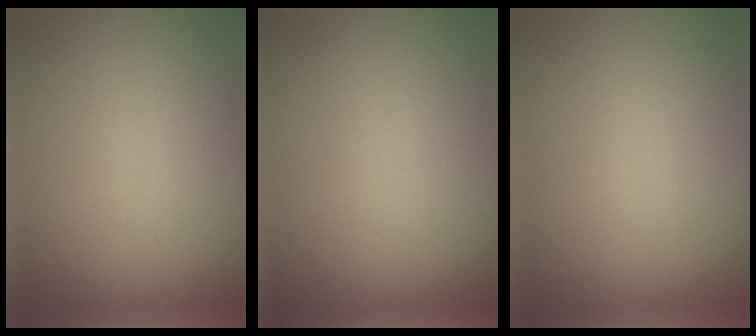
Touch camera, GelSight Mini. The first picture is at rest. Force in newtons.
{"total": 0.0}
{"total": 0.0}